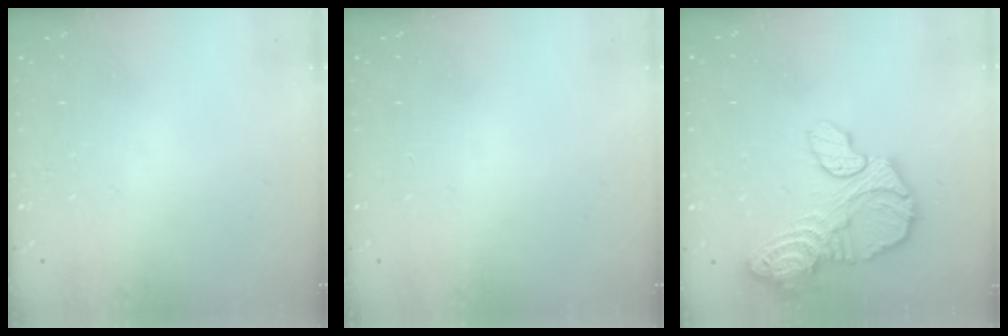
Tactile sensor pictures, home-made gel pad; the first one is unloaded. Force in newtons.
{"total": 0.0}
{"total": 17.3, "press": 17.2, "slide": 1.6}